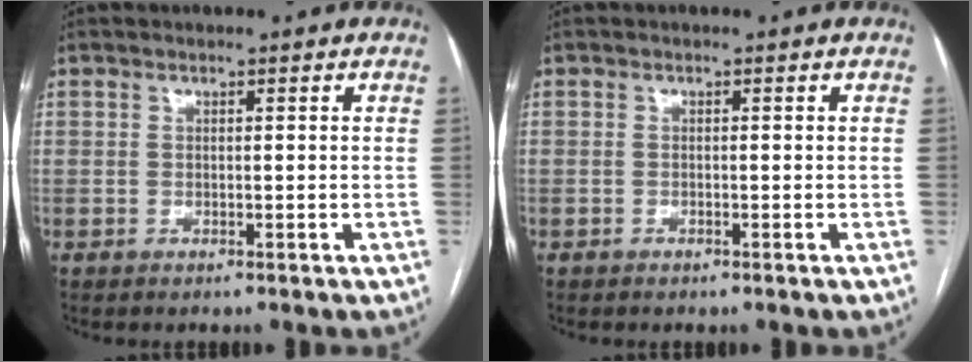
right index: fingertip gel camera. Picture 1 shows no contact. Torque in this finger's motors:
{"motor_torque": [0.32, -0.14, 0.10, 0.01]}